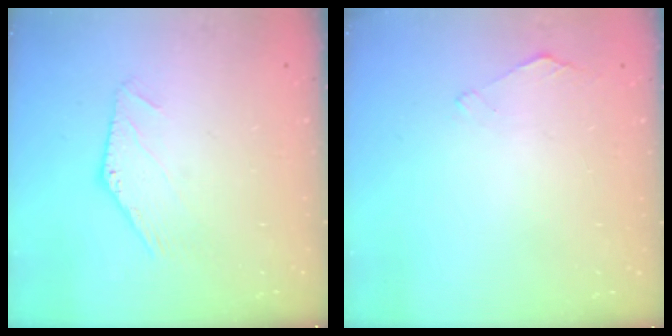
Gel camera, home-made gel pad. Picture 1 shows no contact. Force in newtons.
{"total": 1.3, "press": 1.2, "slide": 0.3}